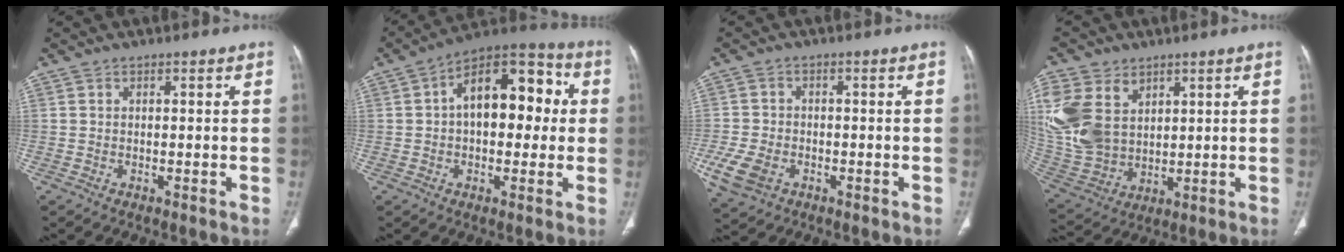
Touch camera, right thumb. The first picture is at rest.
{"total": 16.8, "force": [2.2, 9.7, 13.5], "torque": [-0.161, 0.043, 0.024]}
{"total": 7.7, "force": [-2.9, 5.5, 4.6], "torque": [-0.101, 0.005, -0.049]}
{"total": 18.7, "force": [6.4, 13.5, 11.2], "torque": [-0.259, -0.014, 0.145]}